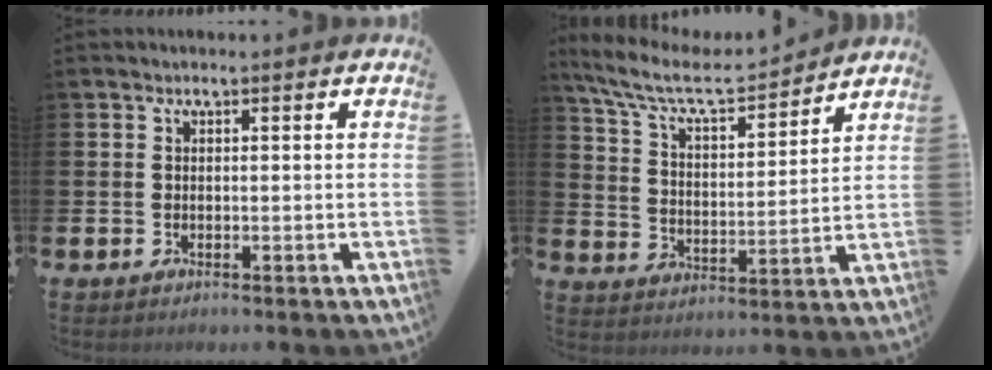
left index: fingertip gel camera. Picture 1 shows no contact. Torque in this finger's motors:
{"motor_torque": [0.25, -0.49, 0.07, 0.10]}